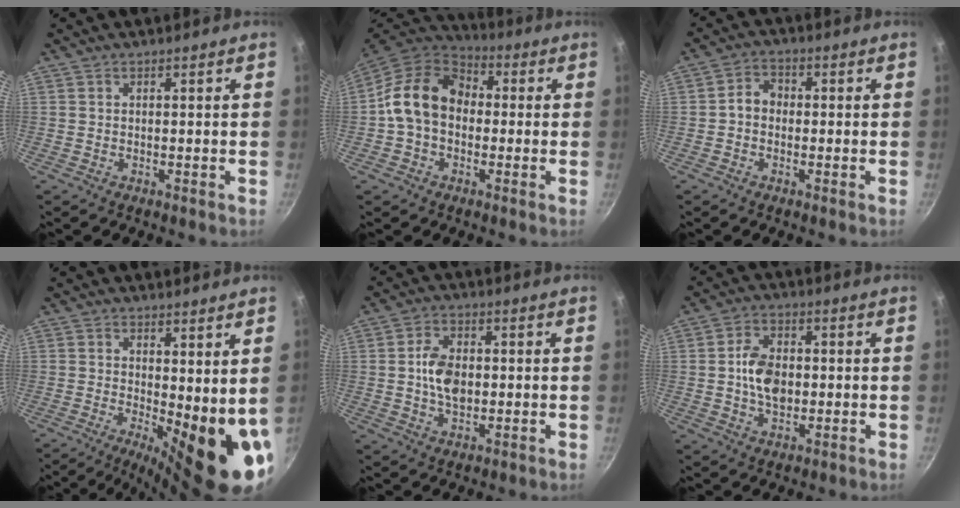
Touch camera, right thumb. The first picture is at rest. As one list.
[{"total": 13.9, "force": [-0.7, 10.6, 9.0], "torque": [-0.148, 0.037, -0.027]}, {"total": 4.1, "force": [-0.5, 3.3, 2.5], "torque": [-0.029, 0.018, -0.018]}, {"total": 16.1, "force": [-1.8, 5.4, 15.0], "torque": [-0.182, -0.028, -0.002]}, {"total": 7.4, "force": [0.1, 4.7, 5.7], "torque": [-0.095, 0.005, 0.001]}, {"total": 8.2, "force": [-0.1, 5.3, 6.2], "torque": [-0.098, 0.007, -0.003]}]